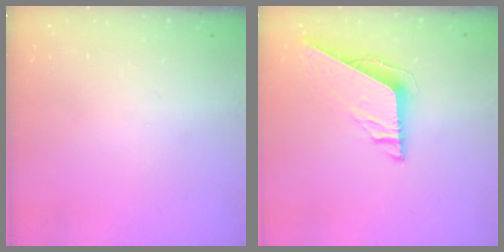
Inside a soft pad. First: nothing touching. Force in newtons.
{"total": 9.5, "press": 9.4, "slide": 0.9}